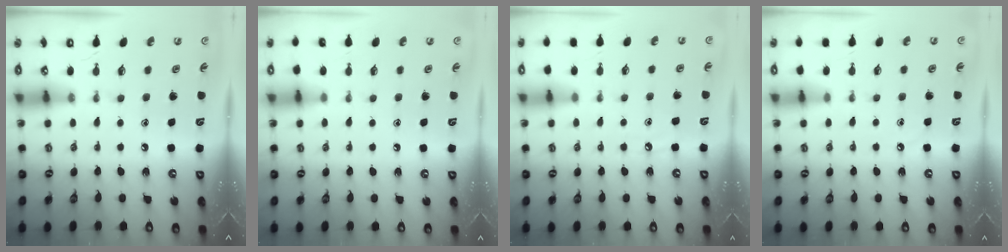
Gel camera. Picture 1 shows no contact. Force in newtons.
{"total": 3.9, "press": 3.9, "slide": 0.5}
{"total": 4.0, "press": 4.0, "slide": 0.5}
{"total": 3.2, "press": 3.2, "slide": 0.5}